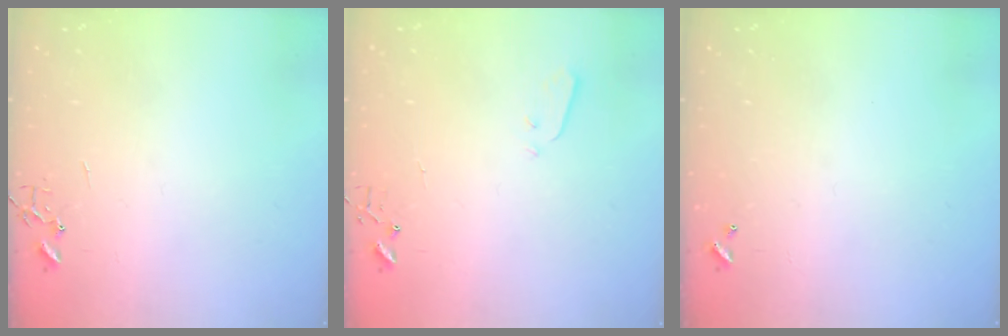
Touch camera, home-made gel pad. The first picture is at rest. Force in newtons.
{"total": 2.9, "press": 2.9, "slide": 0.1}
{"total": 0.0}